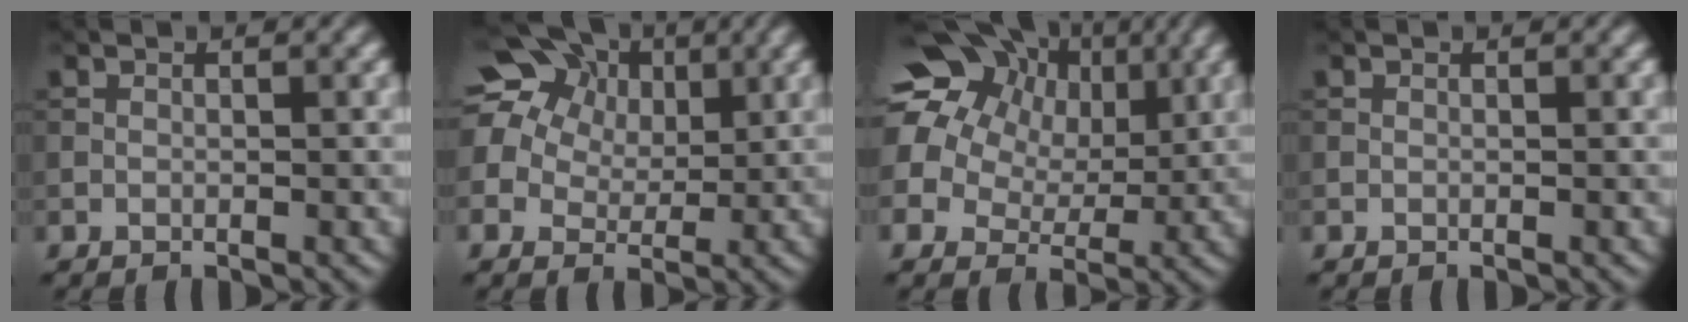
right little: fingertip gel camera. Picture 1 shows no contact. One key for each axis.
{"total": 16.0, "fx": 7.4, "fy": 11.8, "fz": 7.8, "tx": -0.176, "ty": 0.052, "tz": 0.122}
{"total": 17.3, "fx": 6.9, "fy": 13.2, "fz": 8.6, "tx": -0.195, "ty": 0.039, "tz": 0.111}
{"total": 0.0}